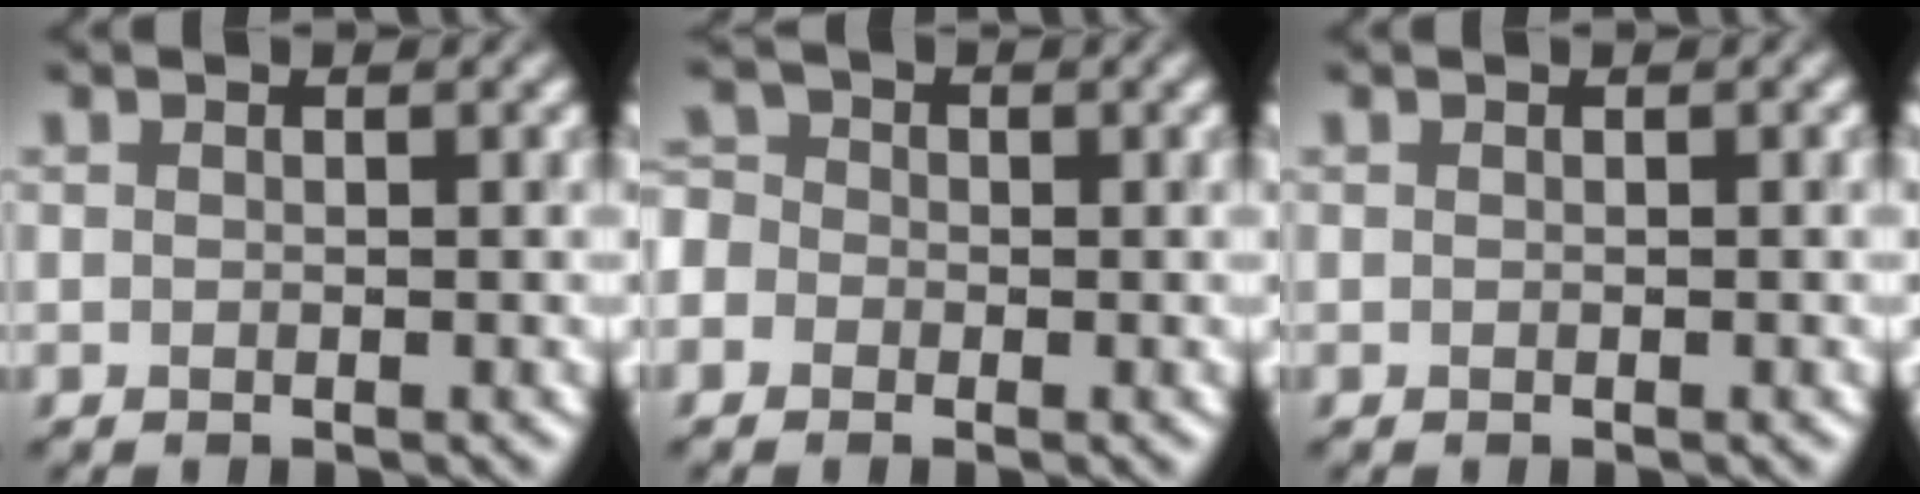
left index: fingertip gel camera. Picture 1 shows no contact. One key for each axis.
{"total": 3.1, "fx": -1.3, "fy": 2.7, "fz": 0.6, "tx": 0.003, "ty": 0.019, "tz": -0.047}
{"total": 0.0}